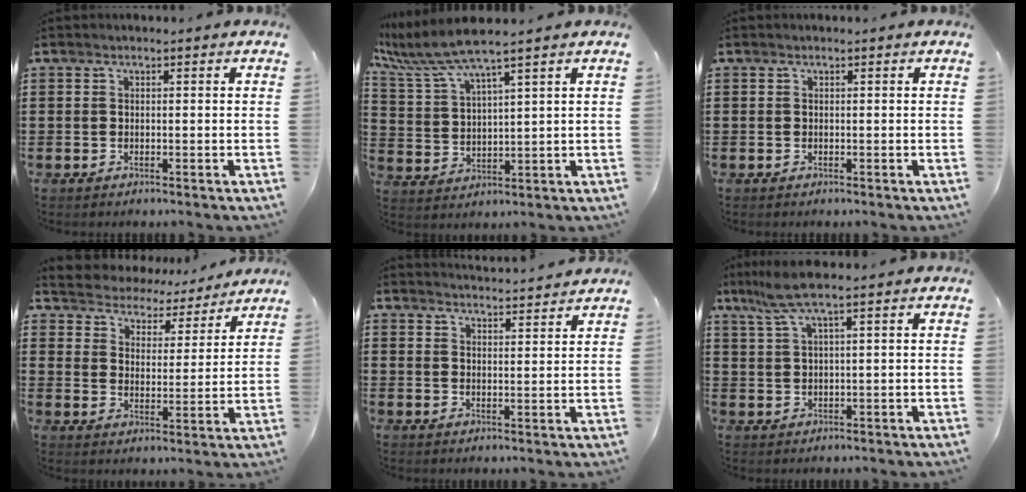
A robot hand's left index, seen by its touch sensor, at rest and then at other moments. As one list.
[{"total": 7.5, "force": [6.2, 0.2, 4.2], "torque": [-0.110, -0.024, 0.106]}, {"total": 0.0}, {"total": 4.1, "force": [4.0, 0.6, -0.7], "torque": [-0.015, -0.033, 0.065]}, {"total": 3.0, "force": [3.0, -0.2, 0.0], "torque": [-0.010, -0.015, 0.055]}, {"total": 5.1, "force": [3.0, 0.2, 4.1], "torque": [-0.094, 0.003, 0.052]}]